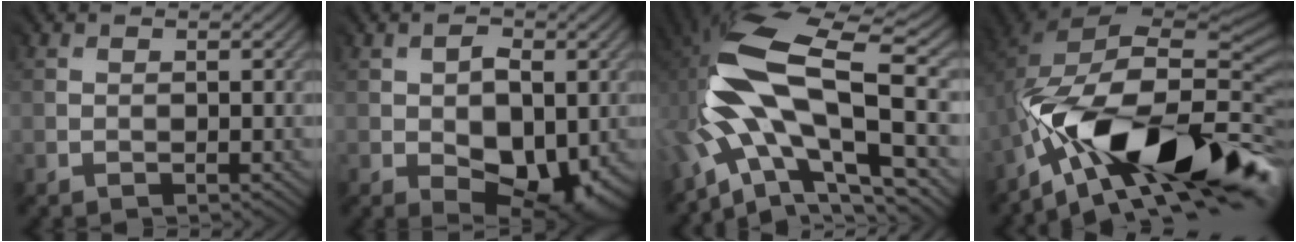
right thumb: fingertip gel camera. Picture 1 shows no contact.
{"total": 8.1, "force": [-1.1, 5.4, 5.9], "torque": [-0.089, -0.014, -0.013]}
{"total": 16.1, "force": [-3.1, 6.6, 14.3], "torque": [-0.279, 0.001, -0.055]}
{"total": 18.9, "force": [-7.9, 8.5, 14.9], "torque": [-0.255, -0.015, -0.123]}